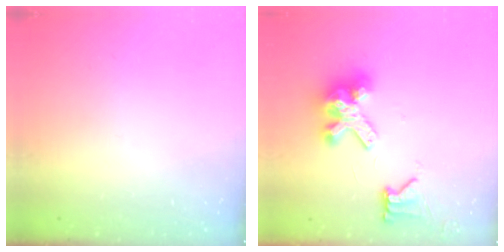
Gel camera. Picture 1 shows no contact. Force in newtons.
{"total": 12.2, "press": 12.1, "slide": 1.5}